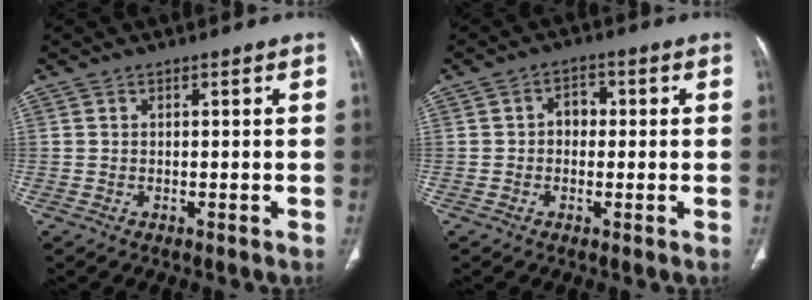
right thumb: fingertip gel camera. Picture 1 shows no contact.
{"total": 3.2, "force": [0.0, 2.6, 2.0], "torque": [-0.013, 0.015, -0.007]}